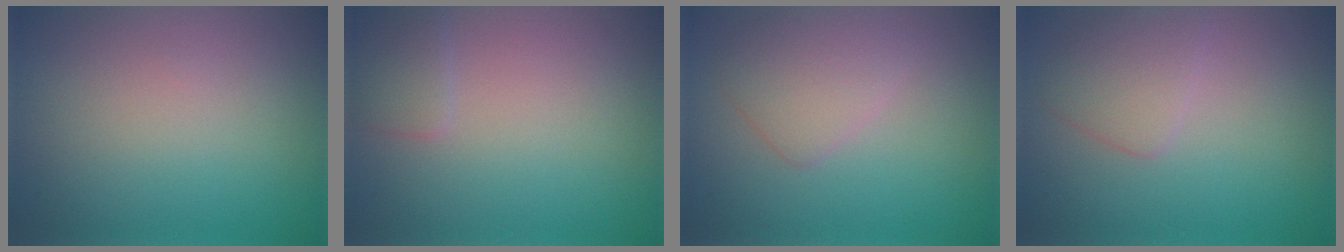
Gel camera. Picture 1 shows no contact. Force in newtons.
{"total": 1.5, "press": 1.5, "slide": 0.1}
{"total": 2.9, "press": 2.9, "slide": 0.2}
{"total": 2.5, "press": 2.5, "slide": 0.2}